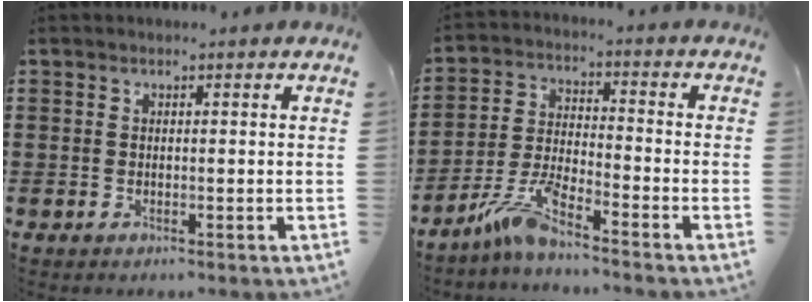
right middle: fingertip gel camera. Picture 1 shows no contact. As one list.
[{"total": 7.0, "force": [-5.6, 0.6, 4.1], "torque": [-0.099, -0.010, -0.112]}]